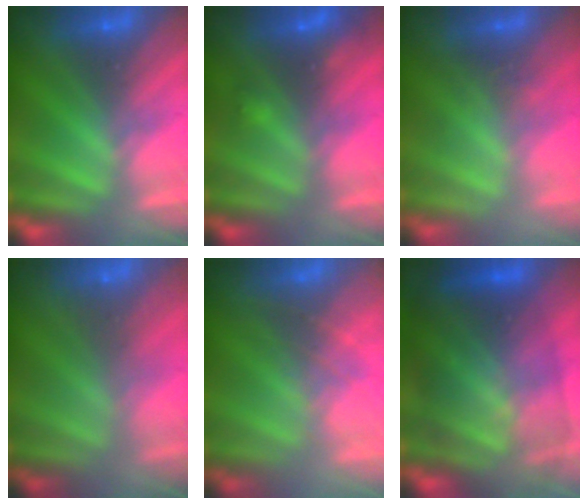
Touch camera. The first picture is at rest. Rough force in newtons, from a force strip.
{"total": 2.3}
{"total": 3.0}
{"total": 7.2}
{"total": 5.9}
{"total": 10.3}